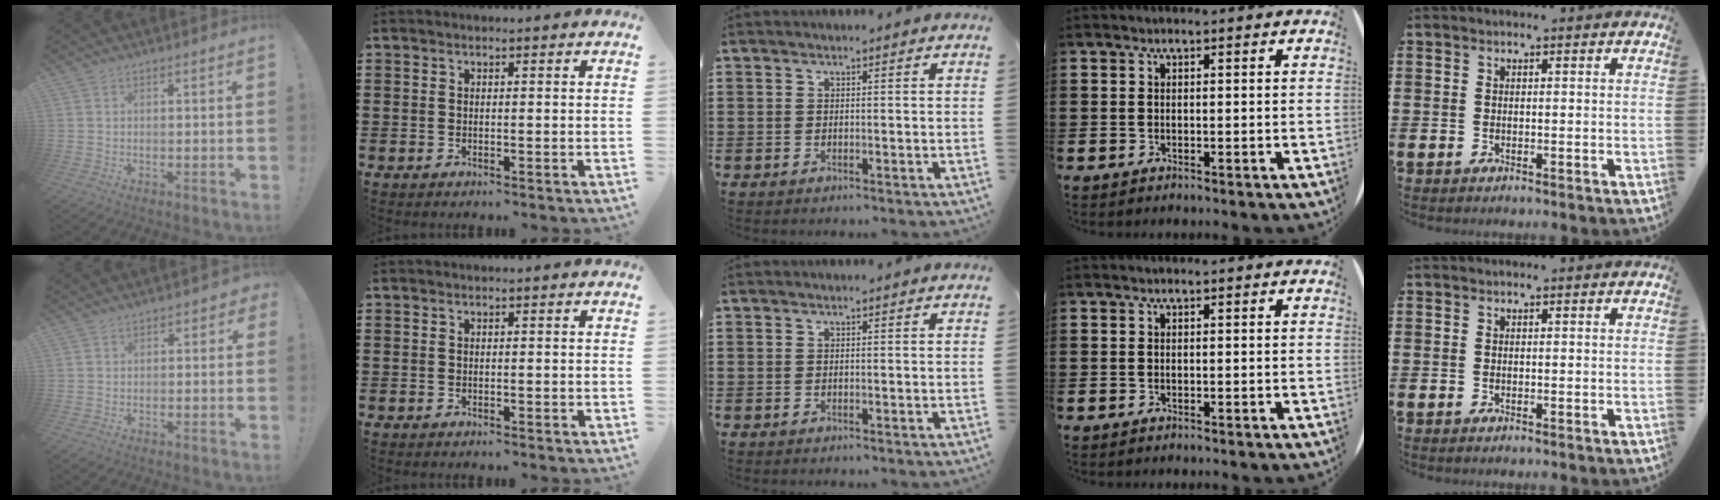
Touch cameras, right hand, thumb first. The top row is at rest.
{"thumb": {"total": 2.2, "force": [-1.4, 1.6, 0.7], "torque": [-0.001, 0.009, -0.027]}}